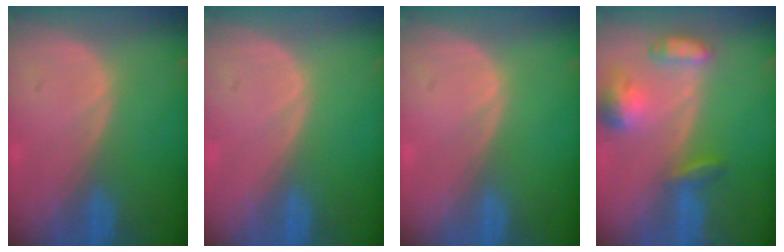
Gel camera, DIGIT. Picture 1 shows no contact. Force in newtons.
{"total": 0.0}
{"total": 0.0}
{"total": 6.6, "press": 6.3, "slide": 2.2}